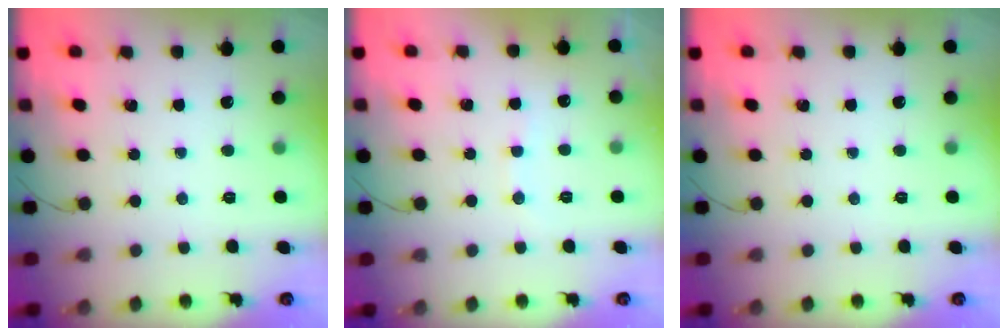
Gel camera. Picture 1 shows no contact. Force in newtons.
{"total": 5.6, "press": 5.5, "slide": 0.8}
{"total": 0.0}